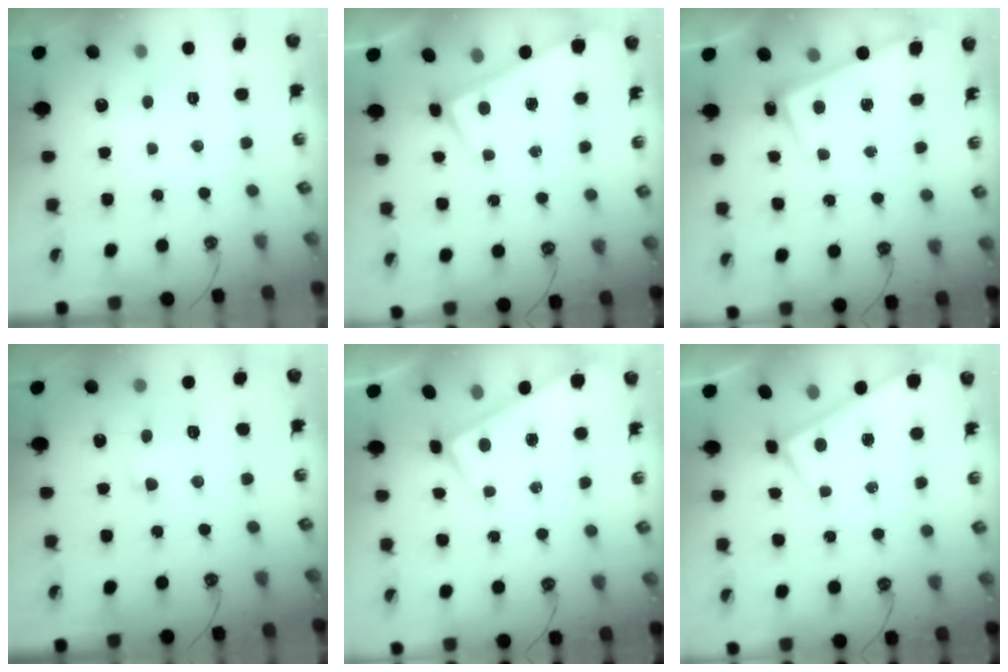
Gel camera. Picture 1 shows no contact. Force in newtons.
{"total": 0.0}
{"total": 2.6, "press": 2.4, "slide": 1.0}
{"total": 3.0, "press": 2.7, "slide": 1.3}
{"total": 0.0}
{"total": 0.0}